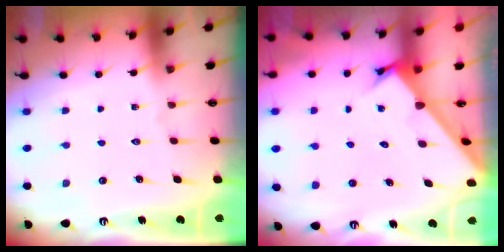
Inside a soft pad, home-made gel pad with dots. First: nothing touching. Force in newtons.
{"total": 2.4, "press": 2.4, "slide": 0.2}